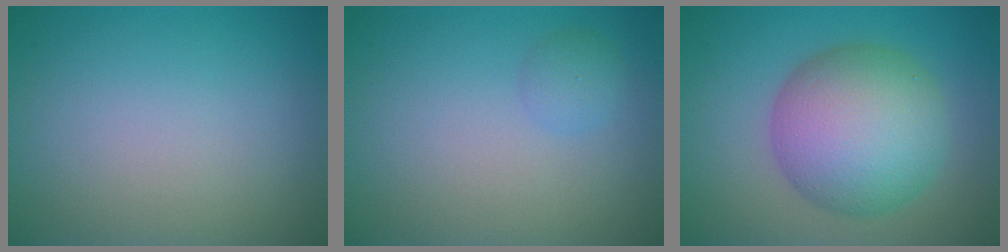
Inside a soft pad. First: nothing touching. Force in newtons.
{"total": 1.3, "press": 1.2, "slide": 0.1}
{"total": 9.7, "press": 9.7, "slide": 0.1}